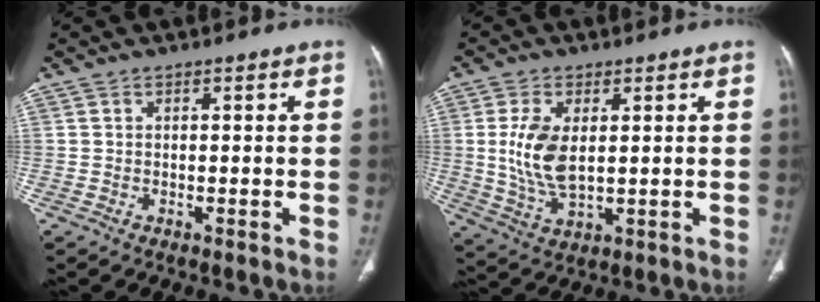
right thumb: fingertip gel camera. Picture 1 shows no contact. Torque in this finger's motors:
{"motor_torque": [-0.67, 0.60, 0.80, -0.02, 0.11]}